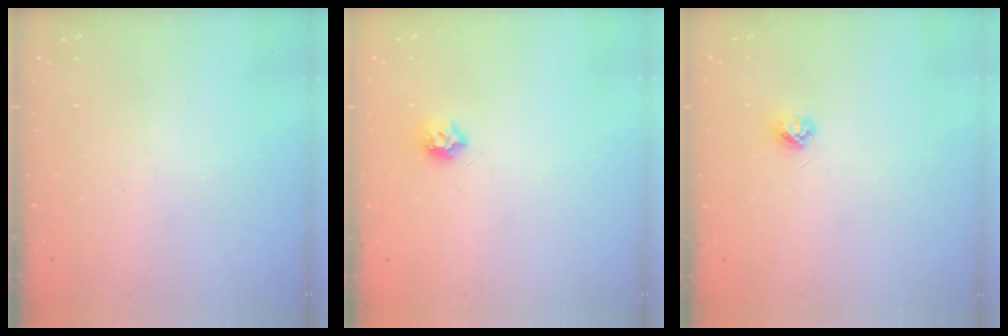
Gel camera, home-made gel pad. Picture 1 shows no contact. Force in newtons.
{"total": 7.5, "press": 7.4, "slide": 0.6}
{"total": 3.7, "press": 3.7, "slide": 0.4}